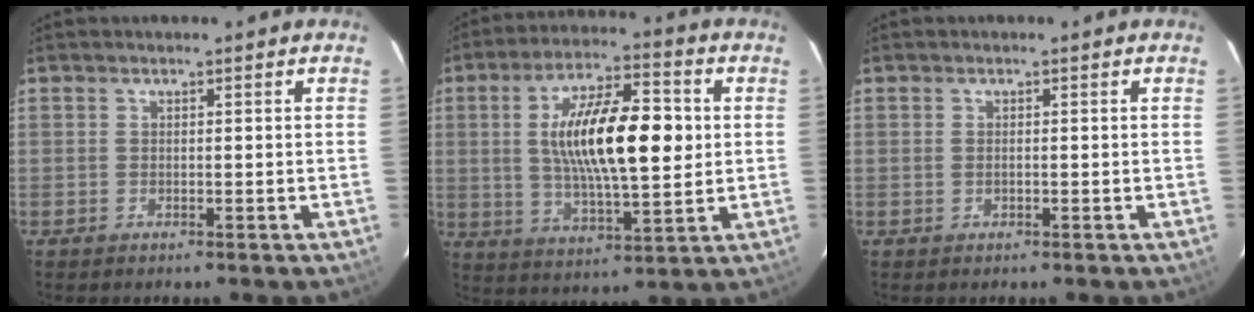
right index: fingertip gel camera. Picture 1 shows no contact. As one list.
[{"total": 17.7, "force": [2.0, 5.7, 16.6], "torque": [-0.289, 0.013, 0.038]}, {"total": 0.0}]